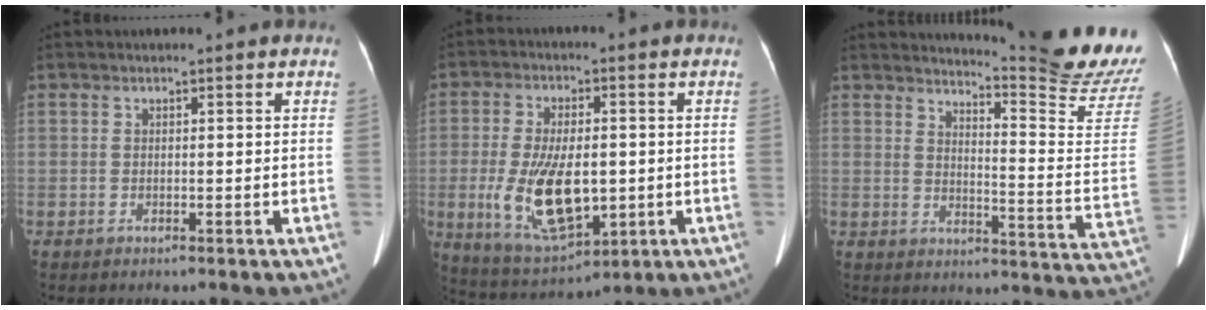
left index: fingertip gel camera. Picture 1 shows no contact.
{"total": 12.9, "force": [-1.8, 5.6, 11.5], "torque": [-0.225, -0.012, -0.016]}
{"total": 16.2, "force": [15.3, -3.5, 4.1], "torque": [-0.069, -0.140, 0.182]}